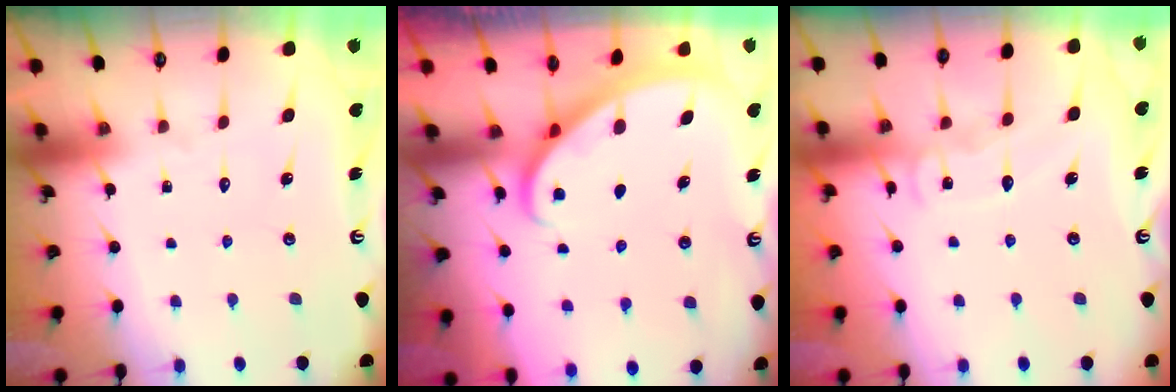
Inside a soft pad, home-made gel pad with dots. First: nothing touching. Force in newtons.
{"total": 2.1, "press": 2.1, "slide": 0.2}
{"total": 7.3, "press": 7.2, "slide": 0.6}